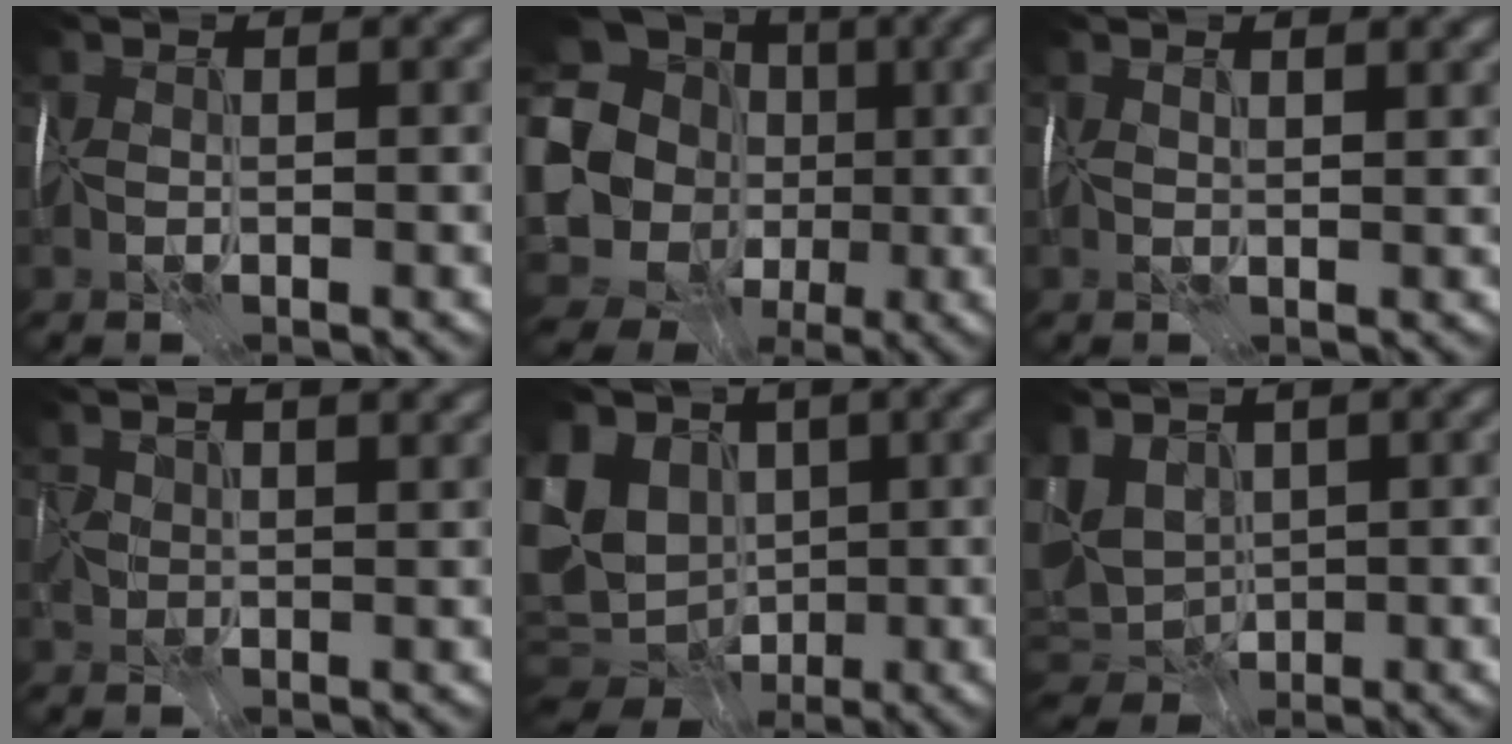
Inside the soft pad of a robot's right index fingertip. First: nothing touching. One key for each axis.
{"total": 16.9, "fx": -1.4, "fy": 15.6, "fz": 6.5, "tx": -0.160, "ty": 0.013, "tz": -0.051}
{"total": 1.4, "fx": 1.2, "fy": 0.1, "fz": 0.8, "tx": -0.012, "ty": 0.000, "tz": 0.016}
{"total": 5.5, "fx": 2.4, "fy": 2.8, "fz": 4.1, "tx": -0.066, "ty": 0.015, "tz": 0.039}
{"total": 12.5, "fx": -0.6, "fy": 10.3, "fz": 7.0, "tx": -0.170, "ty": 0.008, "tz": -0.020}
{"total": 5.4, "fx": 0.6, "fy": 3.9, "fz": 3.8, "tx": -0.090, "ty": -0.005, "tz": 0.015}